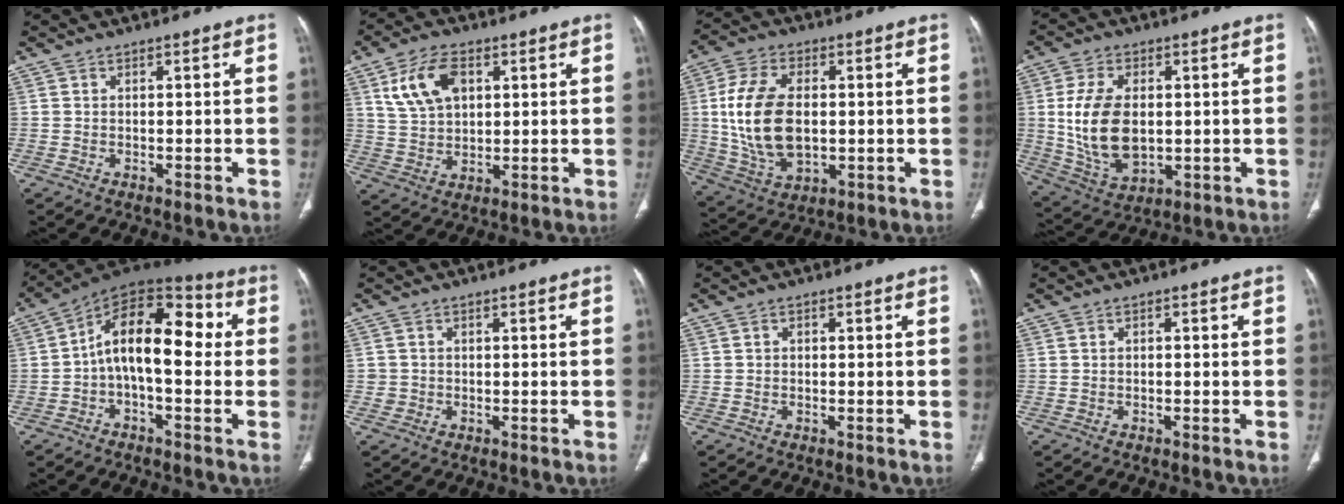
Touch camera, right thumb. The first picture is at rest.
{"total": 9.9, "force": [3.9, 6.0, 6.9], "torque": [-0.121, -0.003, 0.077]}
{"total": 16.0, "force": [0.7, 9.5, 12.9], "torque": [-0.250, -0.003, 0.022]}
{"total": 14.2, "force": [0.8, 8.6, 11.2], "torque": [-0.209, -0.011, 0.029]}
{"total": 15.3, "force": [0.1, 8.0, 13.1], "torque": [-0.178, 0.053, -0.014]}
{"total": 1.4, "force": [-0.2, 1.4, 0.0], "torque": [0.009, 0.007, -0.005]}
{"total": 0.7, "force": [0.1, 0.6, 0.4], "torque": [-0.001, 0.002, -0.001]}
{"total": 0.5, "force": [-0.1, 0.3, 0.4], "torque": [-0.005, 0.002, -0.006]}